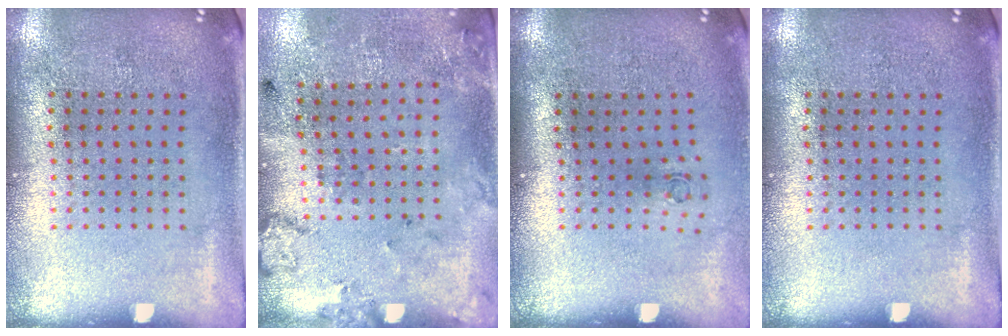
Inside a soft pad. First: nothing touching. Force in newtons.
{"total": 2.2, "press": 1.4, "slide": 1.7}
{"total": 0.6, "press": 0.3, "slide": 0.5}
{"total": 0.0}